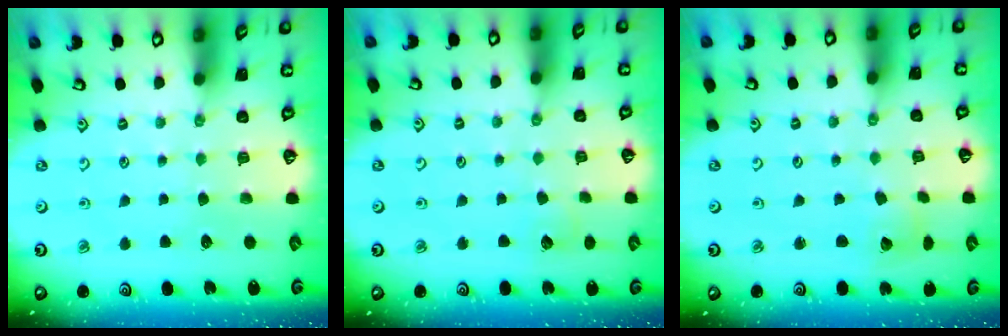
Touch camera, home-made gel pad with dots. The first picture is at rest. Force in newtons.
{"total": 4.1, "press": 4.0, "slide": 0.4}
{"total": 3.0, "press": 3.0, "slide": 0.4}